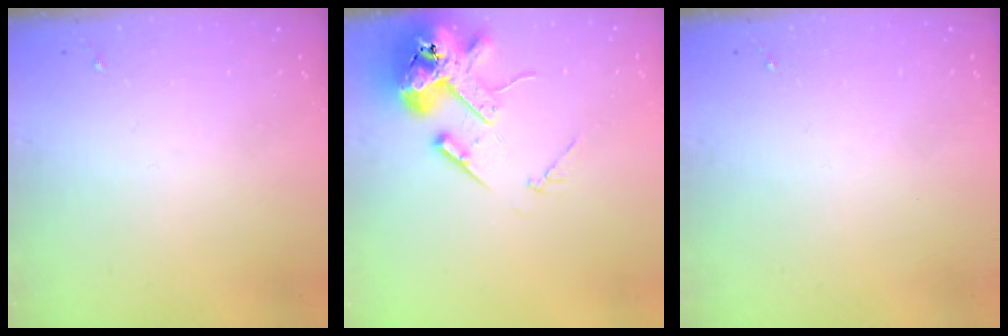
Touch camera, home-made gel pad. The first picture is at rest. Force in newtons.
{"total": 14.6, "press": 14.4, "slide": 2.5}
{"total": 0.0}